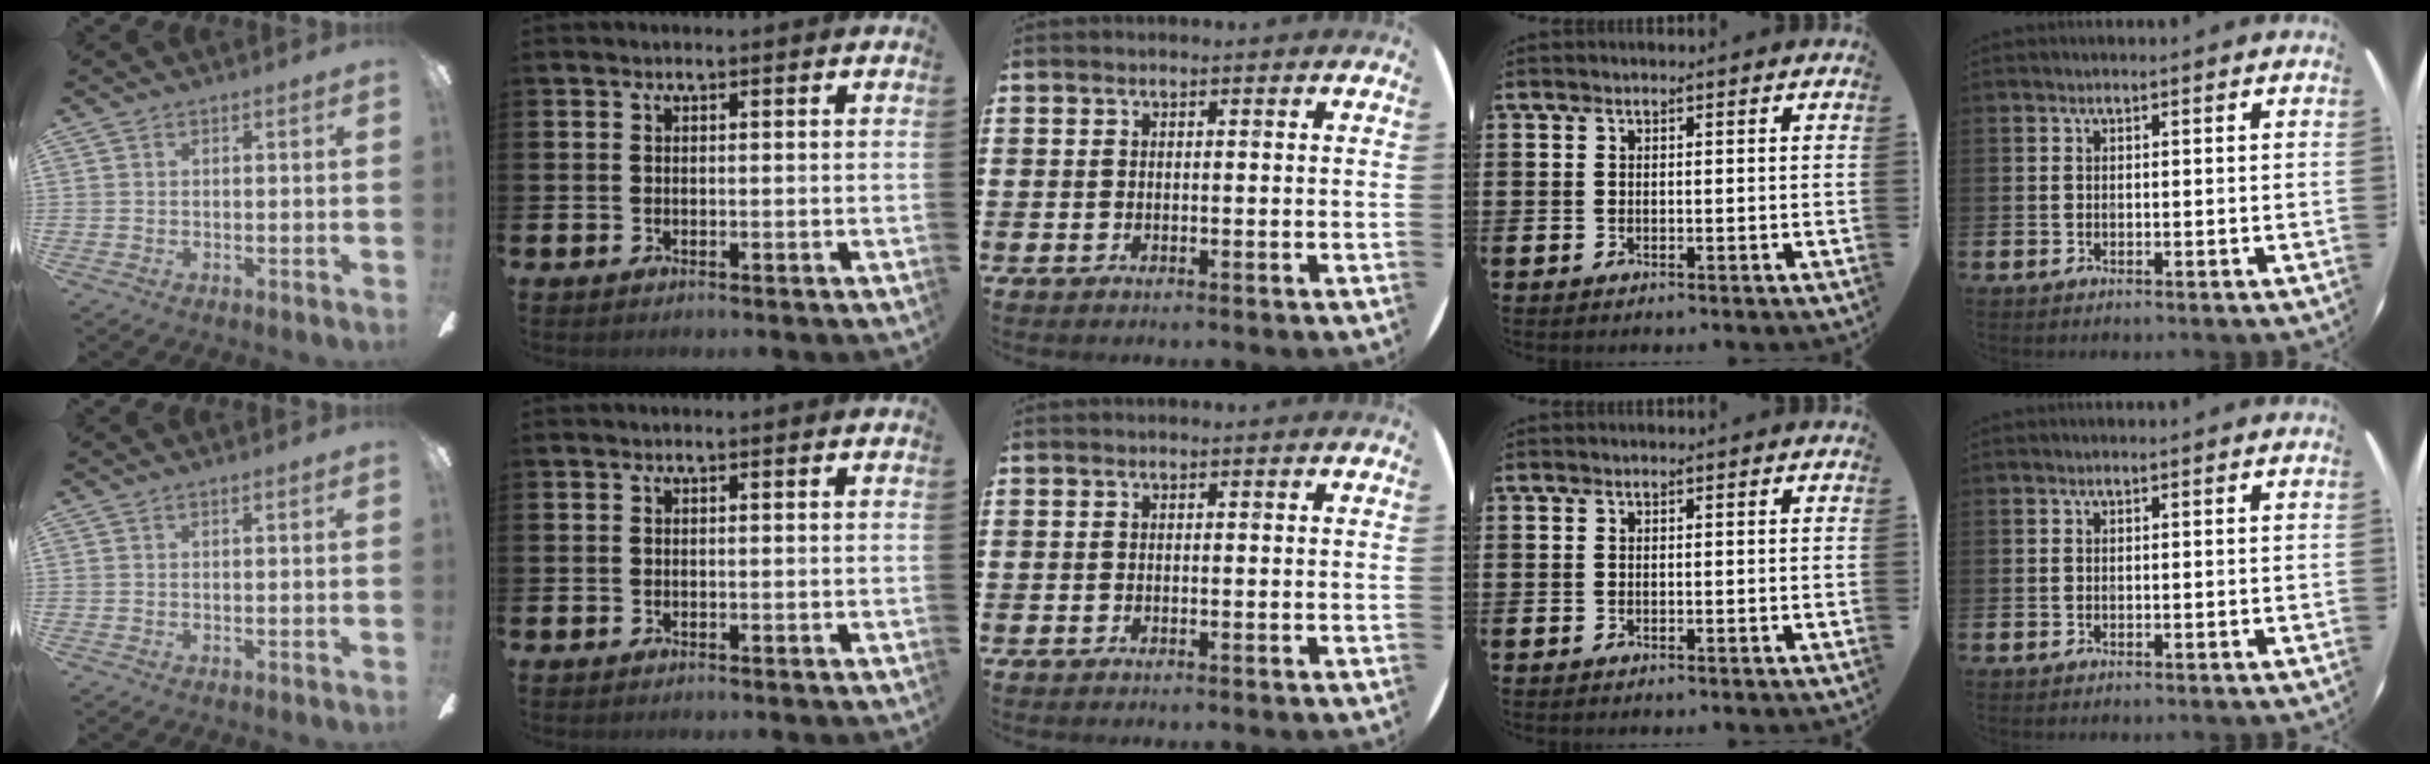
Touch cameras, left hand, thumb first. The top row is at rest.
{}